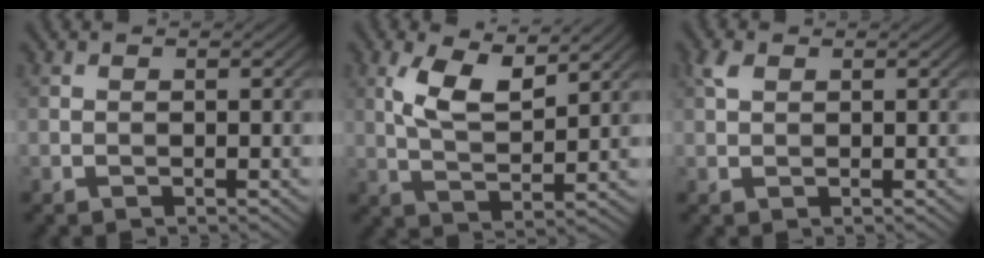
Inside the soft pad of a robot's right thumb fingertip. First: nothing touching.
{"total": 7.1, "force": [3.4, 2.7, 5.7], "torque": [-0.118, -0.003, 0.065]}
{"total": 1.8, "force": [0.9, 1.0, 1.2], "torque": [-0.031, 0.007, 0.016]}